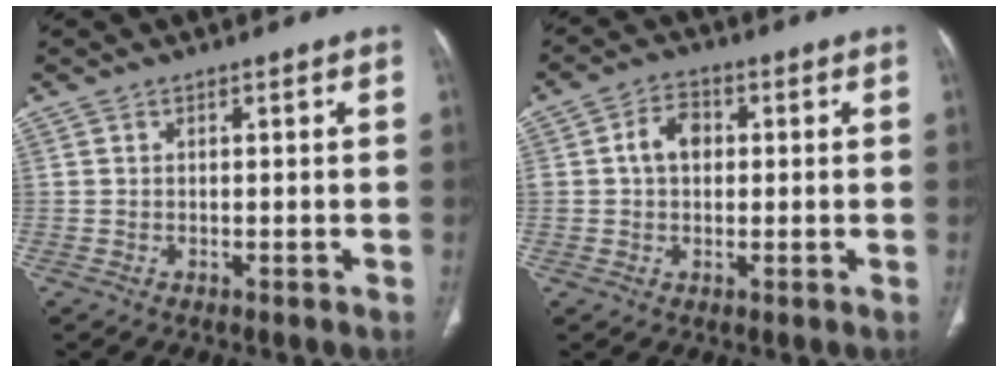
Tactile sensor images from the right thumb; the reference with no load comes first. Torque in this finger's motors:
{"motor_torque": [1.02, 0.97, 0.83, -0.02, 0.04]}